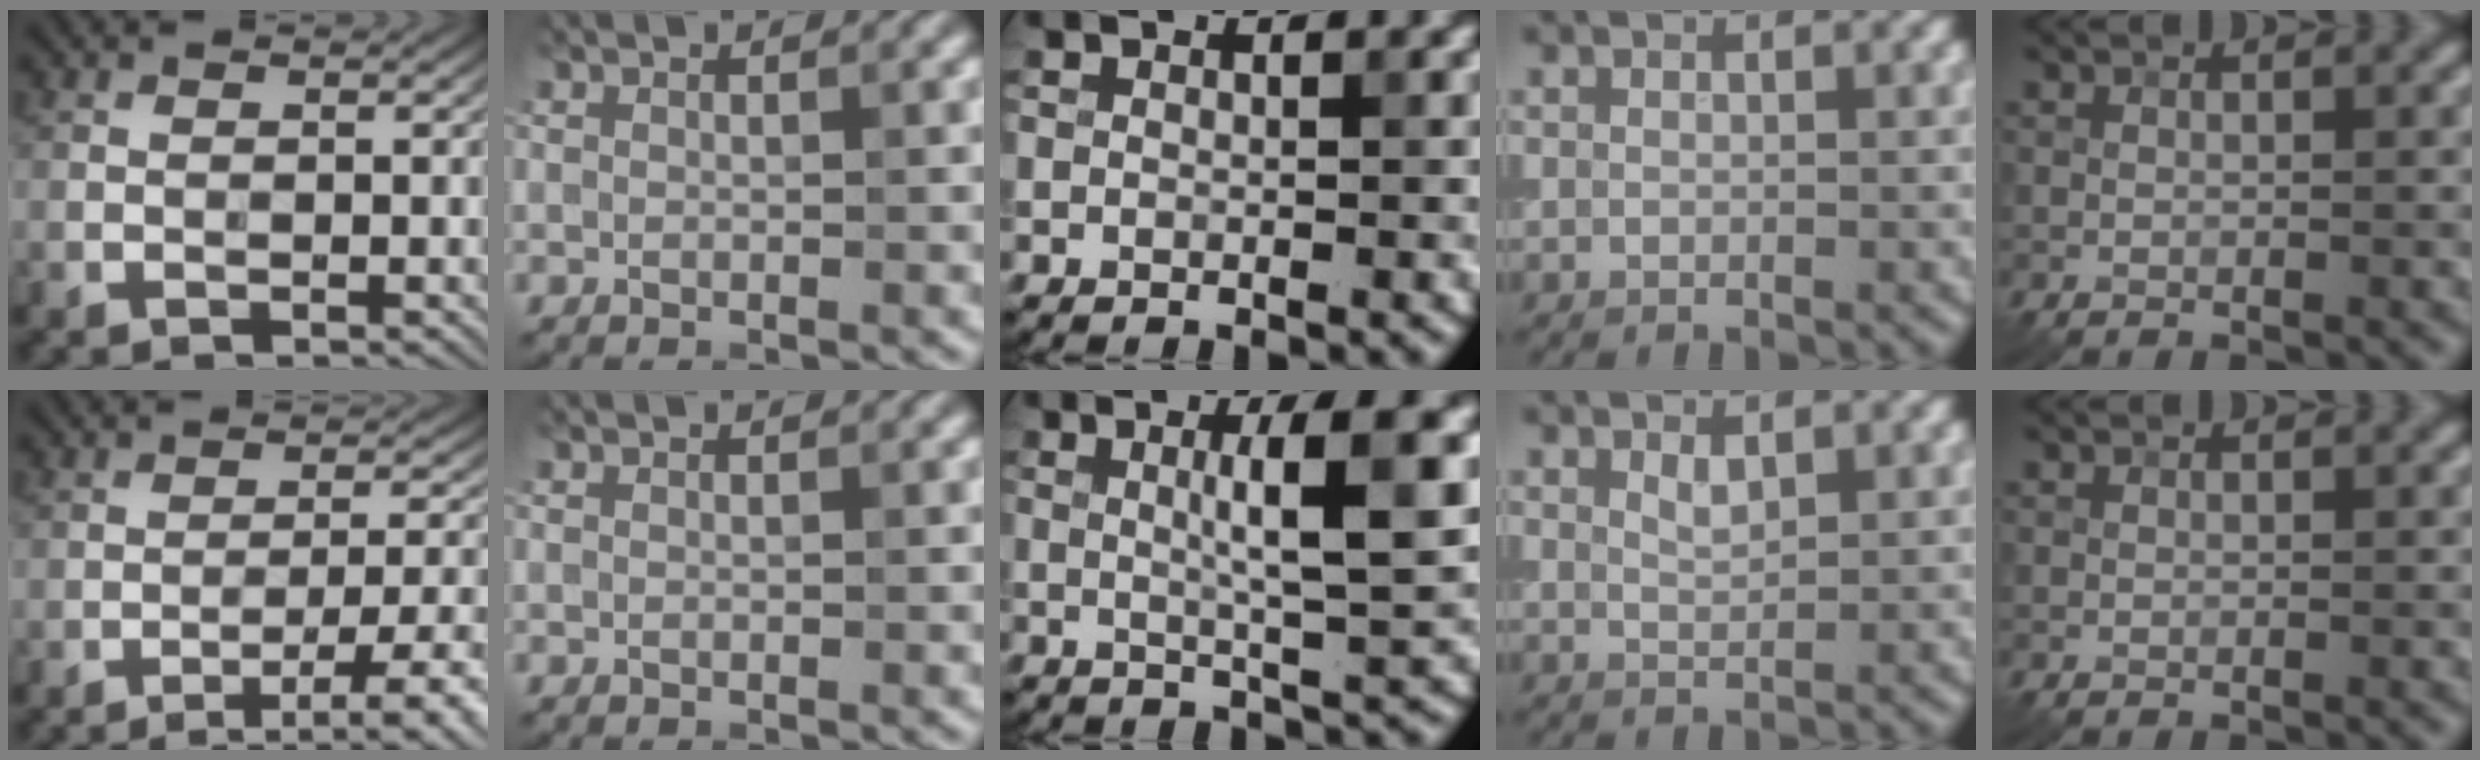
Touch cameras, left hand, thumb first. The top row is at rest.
{"thumb": {"total": 7.8, "force": [-4.1, 1.8, 6.4], "torque": [-0.101, 0.002, -0.054]}, "middle": {"total": 6.1, "force": [1.3, 1.0, 5.9], "torque": [-0.080, 0.007, 0.020]}, "ring": {"total": 1.1, "force": [0.8, 0.4, 0.7], "torque": [-0.016, -0.002, 0.016]}}